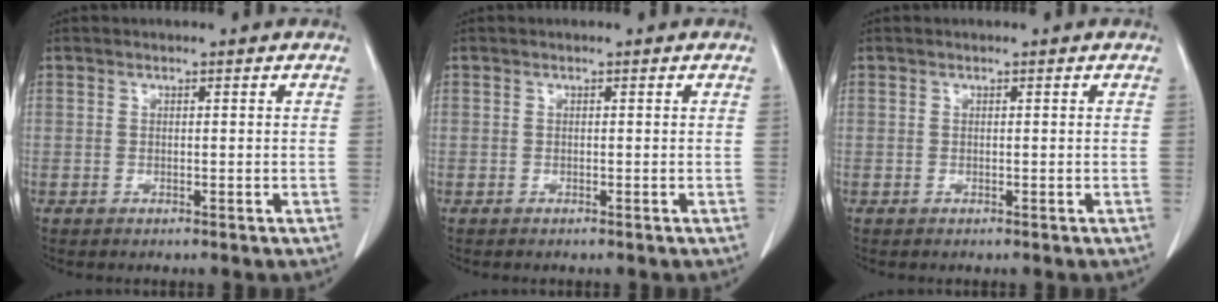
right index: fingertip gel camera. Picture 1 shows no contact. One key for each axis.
{"total": 0.0}
{"total": 0.0}